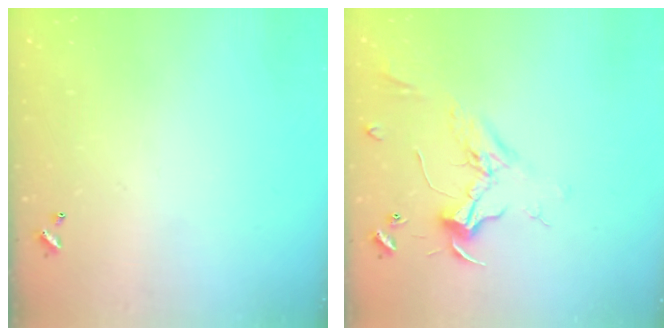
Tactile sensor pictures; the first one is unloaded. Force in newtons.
{"total": 2.4, "press": 2.3, "slide": 0.8}